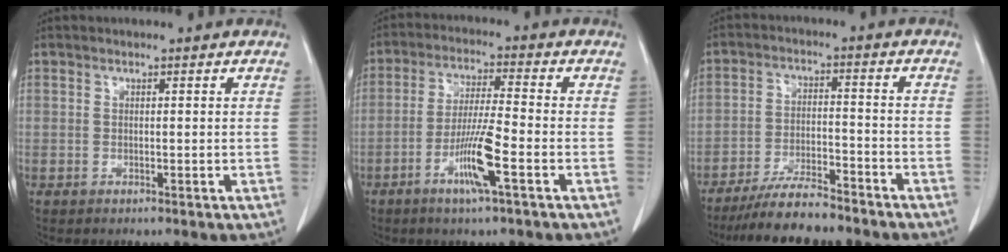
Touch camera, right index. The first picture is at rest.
{"total": 8.3, "force": [-3.7, -0.1, 7.5], "torque": [-0.145, -0.010, -0.071]}
{"total": 9.5, "force": [-8.4, 1.6, 4.1], "torque": [-0.070, -0.013, -0.144]}